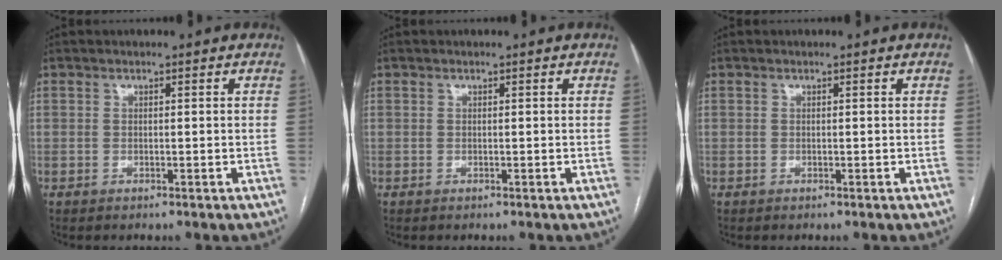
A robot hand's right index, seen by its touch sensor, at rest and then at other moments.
{"total": 0.0}
{"total": 0.0}